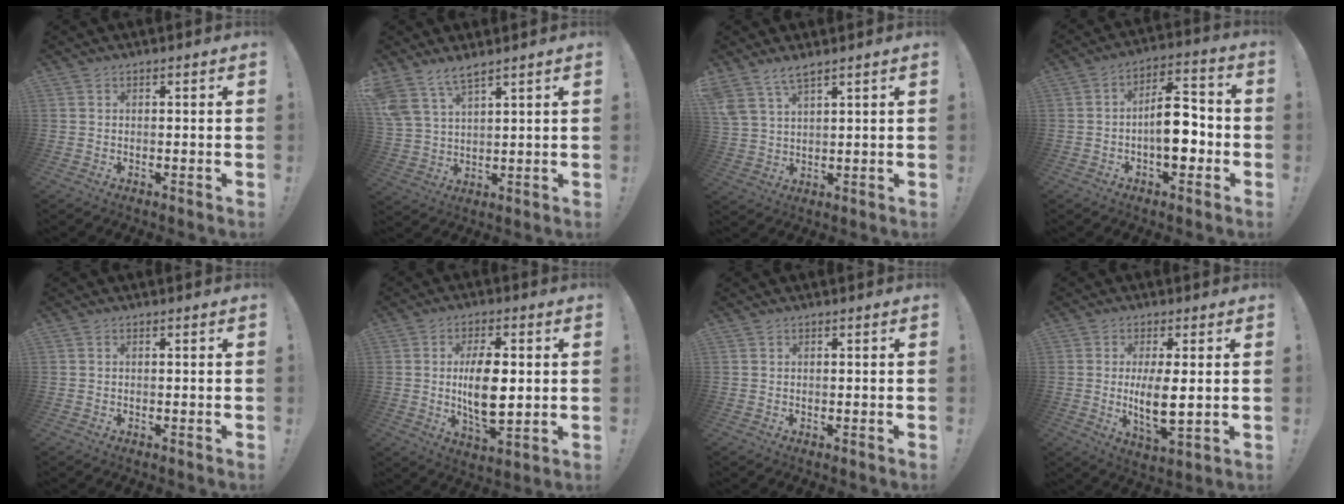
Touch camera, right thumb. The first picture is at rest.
{"total": 7.4, "force": [6.0, 2.2, 3.7], "torque": [-0.078, -0.027, 0.118]}
{"total": 5.7, "force": [4.7, 1.4, 3.0], "torque": [-0.060, -0.022, 0.090]}
{"total": 13.1, "force": [-2.4, 6.7, 11.0], "torque": [-0.166, 0.019, -0.042]}
{"total": 0.0}
{"total": 12.6, "force": [0.9, 5.8, 11.2], "torque": [-0.201, -0.010, 0.009]}
{"total": 0.0}
{"total": 8.9, "force": [0.5, 3.0, 8.4], "torque": [-0.152, -0.022, 0.006]}